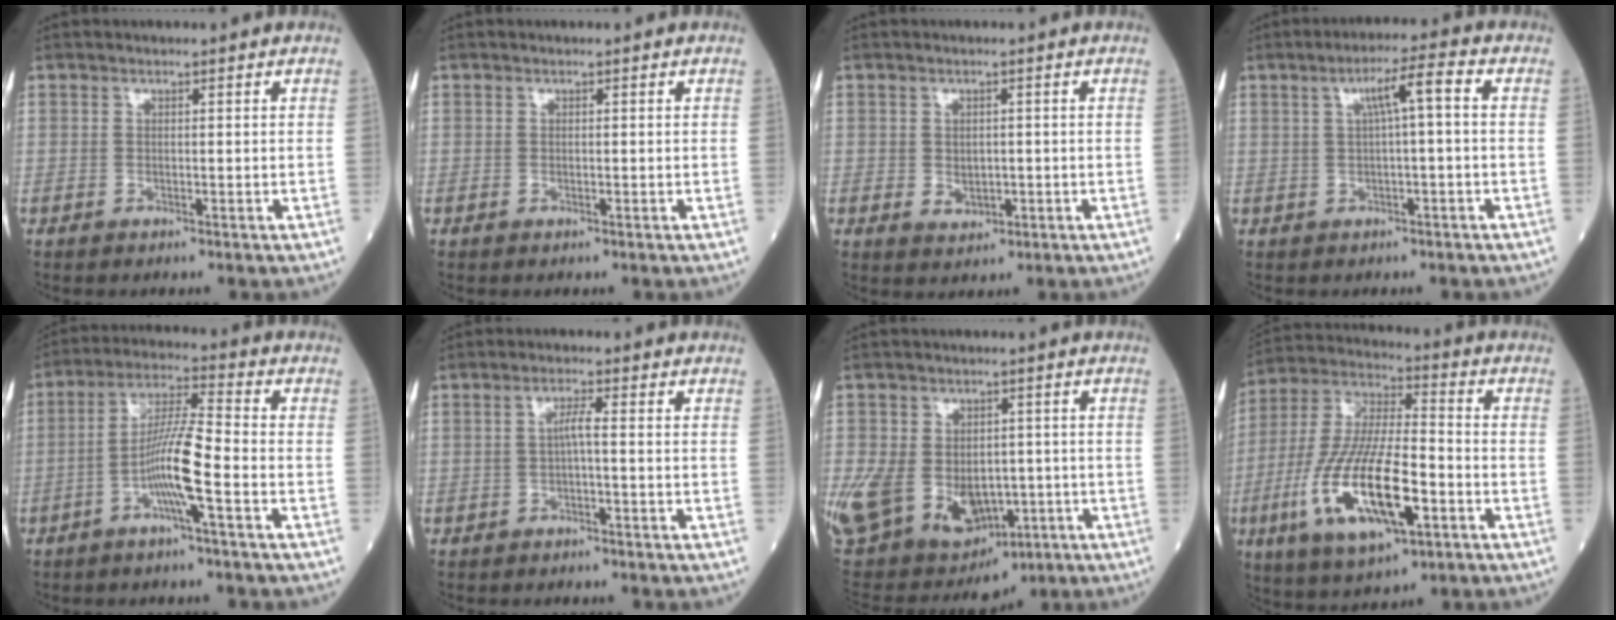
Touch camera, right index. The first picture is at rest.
{"total": 0.0}
{"total": 2.6, "force": [-0.3, 2.0, 1.7], "torque": [-0.024, -0.002, 0.003]}
{"total": 5.1, "force": [0.8, 0.1, 5.0], "torque": [-0.085, 0.014, 0.014]}
{"total": 8.5, "force": [-3.1, -0.1, 7.9], "torque": [-0.158, 0.010, -0.058]}
{"total": 2.0, "force": [-0.3, 0.0, 2.0], "torque": [-0.040, 0.004, -0.006]}
{"total": 22.7, "force": [-6.0, 16.8, 14.0], "torque": [-0.351, 0.001, -0.072]}
{"total": 18.4, "force": [-6.0, 5.1, 16.7], "torque": [-0.352, -0.015, -0.101]}